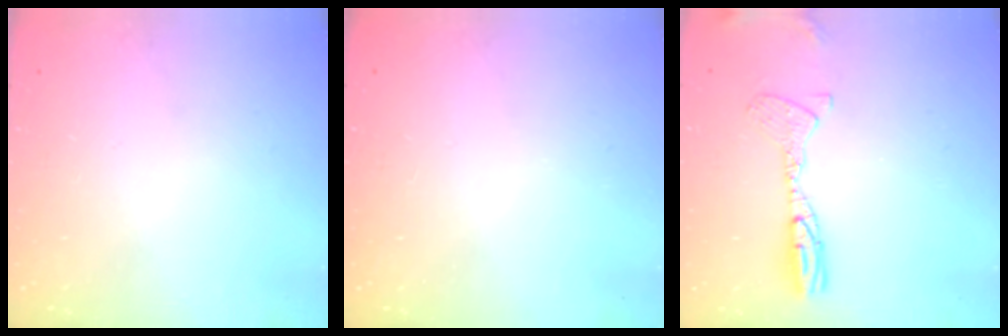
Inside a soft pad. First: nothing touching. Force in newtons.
{"total": 0.0}
{"total": 11.8, "press": 11.6, "slide": 2.1}